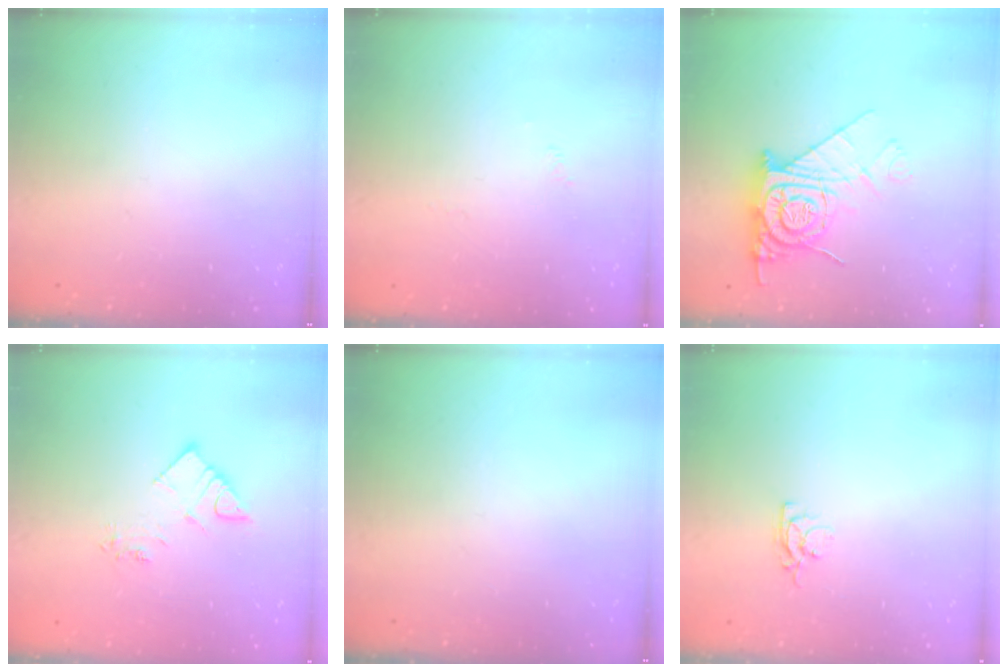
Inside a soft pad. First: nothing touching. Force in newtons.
{"total": 1.7, "press": 1.6, "slide": 0.4}
{"total": 12.8, "press": 12.7, "slide": 1.2}
{"total": 7.1, "press": 7.1, "slide": 0.6}
{"total": 0.0}
{"total": 3.9, "press": 3.9, "slide": 0.4}